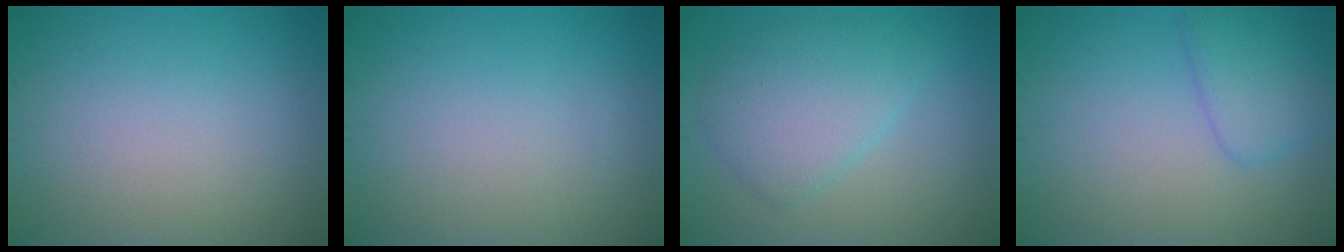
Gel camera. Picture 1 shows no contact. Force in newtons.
{"total": 0.0}
{"total": 4.6, "press": 4.6, "slide": 0.2}
{"total": 2.9, "press": 2.9, "slide": 0.1}